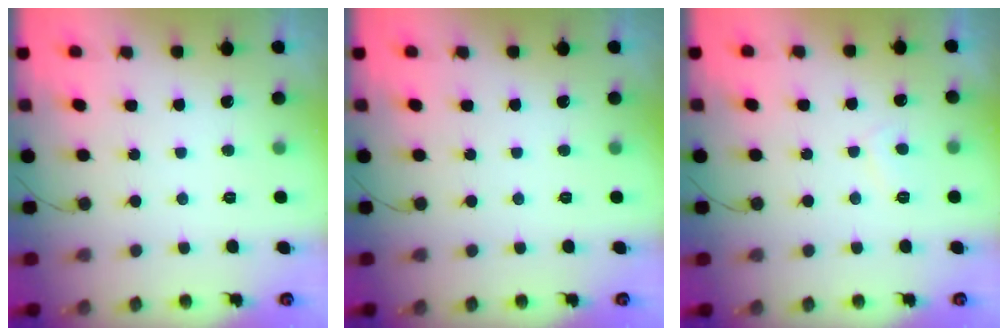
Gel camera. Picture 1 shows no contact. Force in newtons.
{"total": 0.0}
{"total": 1.9, "press": 1.8, "slide": 0.4}